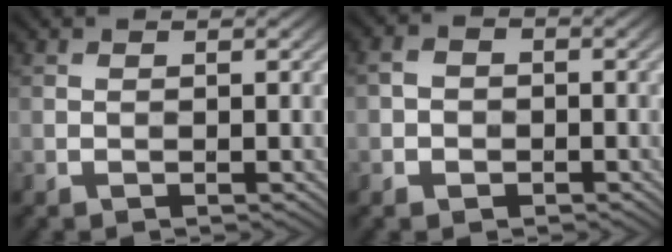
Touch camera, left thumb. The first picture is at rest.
{"total": 2.2, "force": [-0.8, 1.8, 0.9], "torque": [-0.017, -0.001, -0.022]}